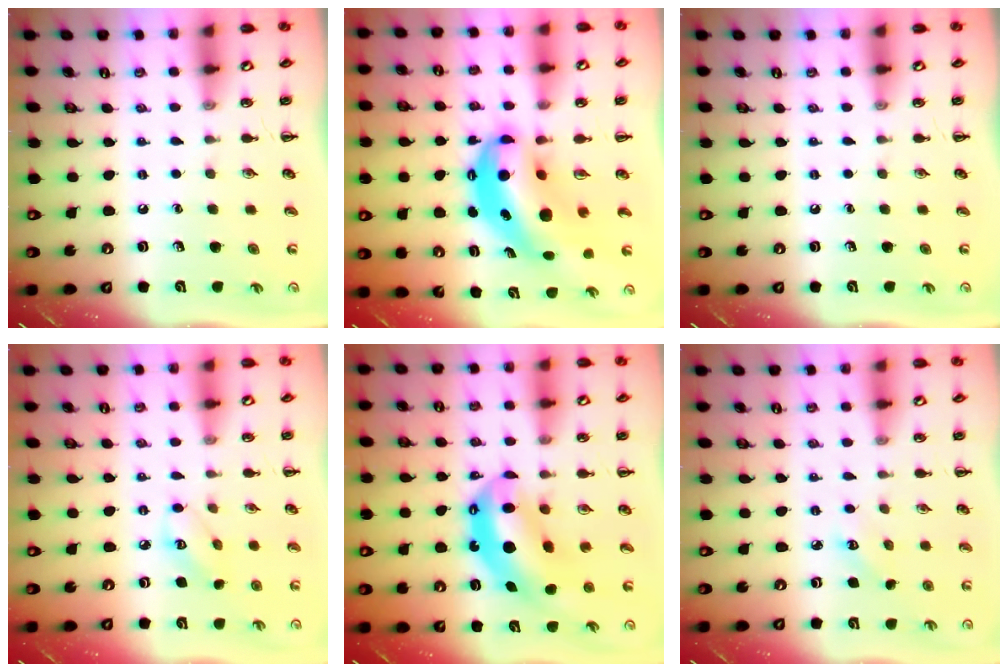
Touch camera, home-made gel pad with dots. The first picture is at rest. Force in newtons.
{"total": 11.1, "press": 10.8, "slide": 2.5}
{"total": 0.0}
{"total": 4.4, "press": 4.3, "slide": 0.9}
{"total": 12.5, "press": 12.0, "slide": 3.2}
{"total": 2.3, "press": 2.2, "slide": 0.6}